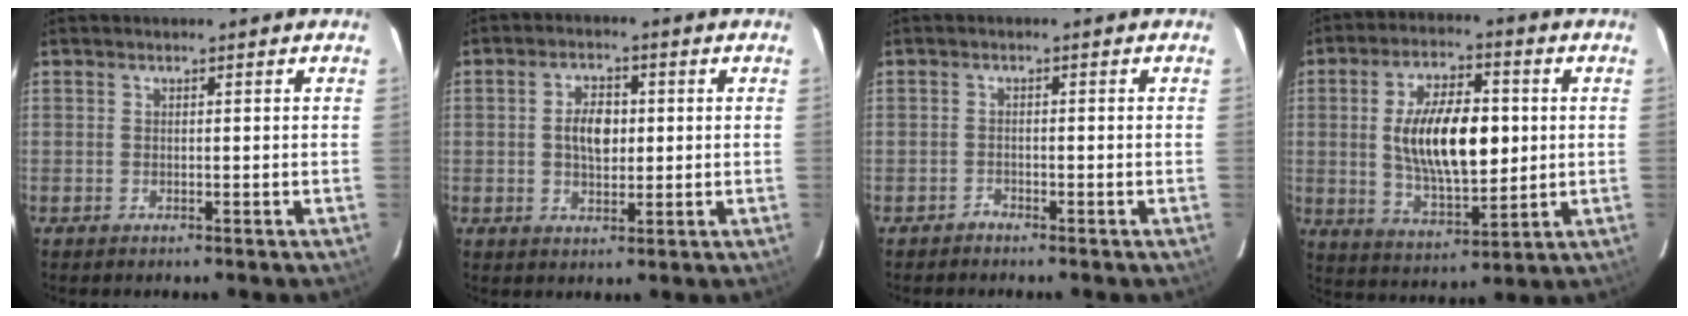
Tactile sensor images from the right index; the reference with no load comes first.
{"total": 5.7, "force": [0.4, 3.5, 4.5], "torque": [-0.080, 0.010, 0.009]}
{"total": 1.1, "force": [-1.0, 0.3, -0.1], "torque": [0.002, 0.004, -0.021]}
{"total": 15.9, "force": [1.2, 7.0, 14.2], "torque": [-0.251, 0.004, 0.030]}